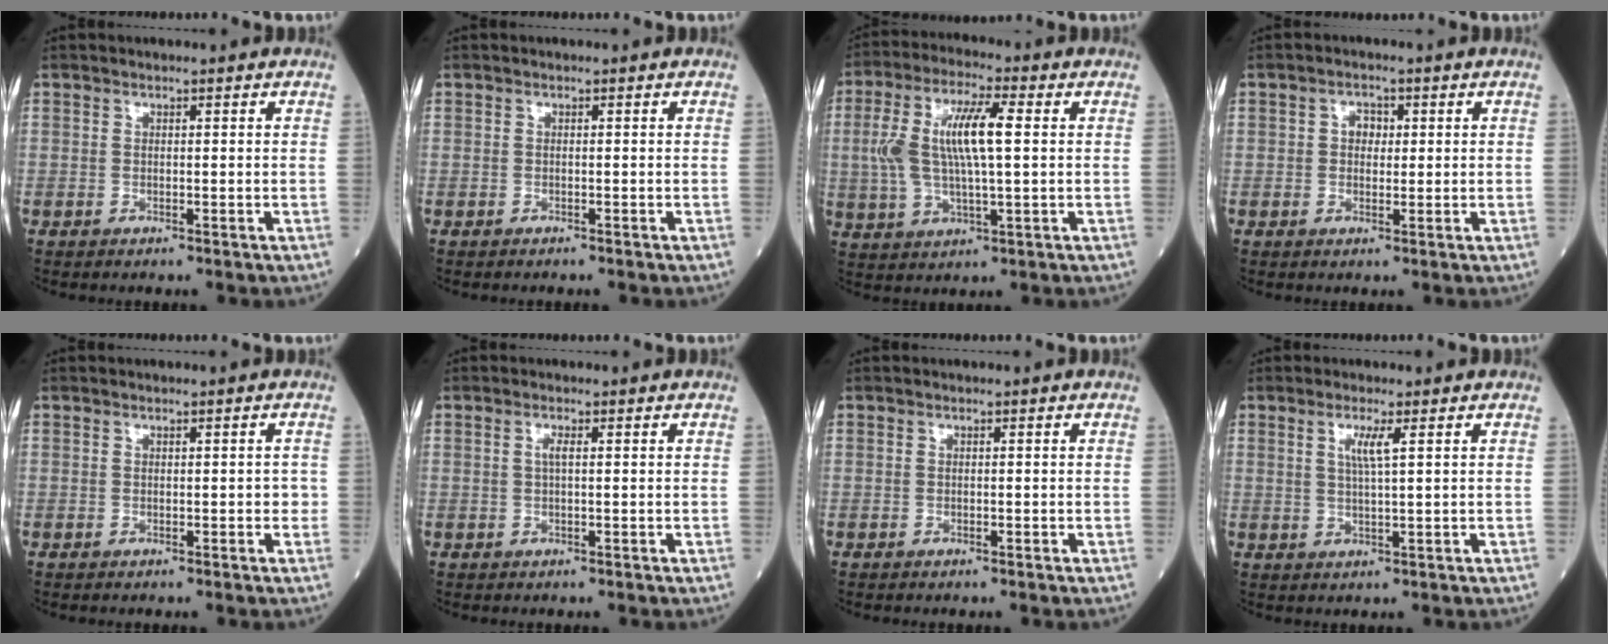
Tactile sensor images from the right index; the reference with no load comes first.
{"total": 0.7, "force": [-0.6, 0.1, 0.3], "torque": [-0.004, 0.000, -0.011]}
{"total": 11.0, "force": [1.4, 2.7, 10.6], "torque": [-0.225, 0.019, 0.026]}
{"total": 2.4, "force": [0.5, 1.7, 1.6], "torque": [-0.023, 0.008, 0.005]}
{"total": 2.0, "force": [-0.4, 1.0, 1.8], "torque": [-0.016, 0.007, -0.004]}
{"total": 1.2, "force": [0.2, 0.1, 1.2], "torque": [-0.027, 0.002, 0.002]}
{"total": 0.0}
{"total": 3.1, "force": [1.1, -0.3, 2.9], "torque": [-0.059, -0.002, 0.020]}